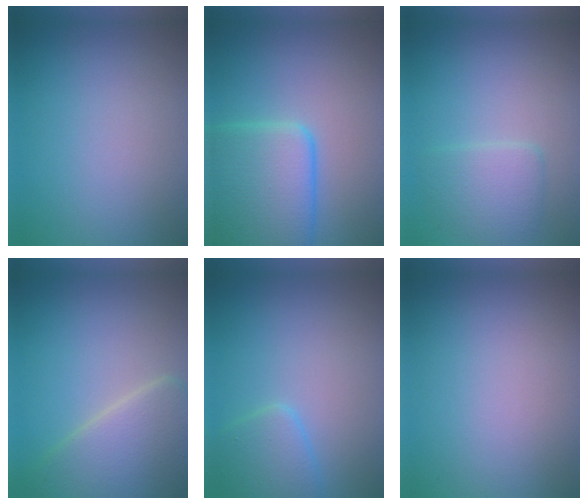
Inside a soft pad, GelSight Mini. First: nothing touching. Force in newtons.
{"total": 8.0, "press": 8.0, "slide": 0.4}
{"total": 2.8, "press": 2.8, "slide": 0.3}
{"total": 6.0, "press": 6.0, "slide": 0.3}
{"total": 2.6, "press": 2.6, "slide": 0.2}
{"total": 0.0}